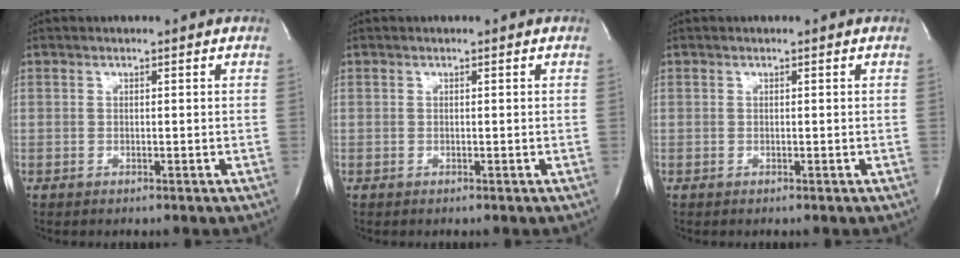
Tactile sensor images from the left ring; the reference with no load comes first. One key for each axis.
{"total": 0.0}
{"total": 0.0}